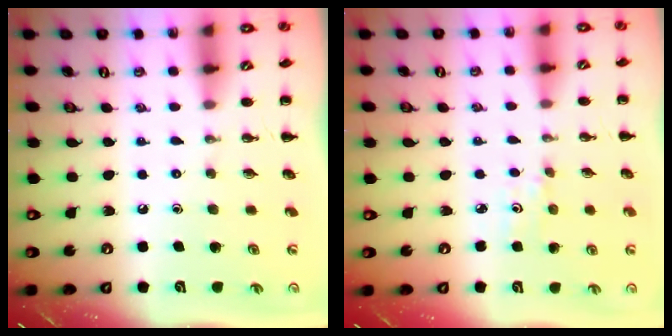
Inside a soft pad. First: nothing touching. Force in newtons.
{"total": 2.8, "press": 2.6, "slide": 0.9}